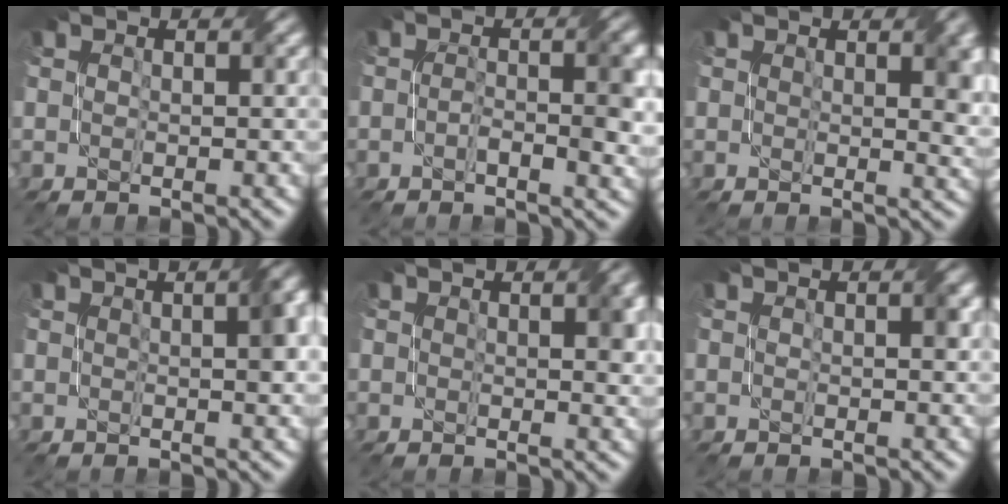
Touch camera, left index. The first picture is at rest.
{"total": 3.9, "force": [-0.6, 1.1, 3.7], "torque": [-0.063, -0.001, -0.012]}
{"total": 3.6, "force": [1.2, 1.6, 3.0], "torque": [-0.031, -0.003, 0.019]}
{"total": 4.1, "force": [0.9, 1.3, 3.8], "torque": [-0.032, 0.019, 0.010]}
{"total": 2.6, "force": [0.9, 1.0, 2.3], "torque": [-0.025, 0.003, 0.015]}
{"total": 1.0, "force": [0.3, 0.3, 0.9], "torque": [-0.010, 0.002, 0.005]}